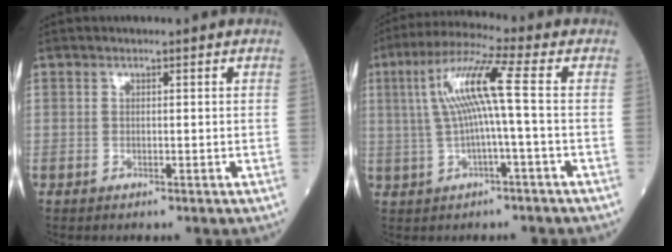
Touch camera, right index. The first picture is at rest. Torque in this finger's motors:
{"motor_torque": [1.64, 0.28, 0.74, 0.21]}